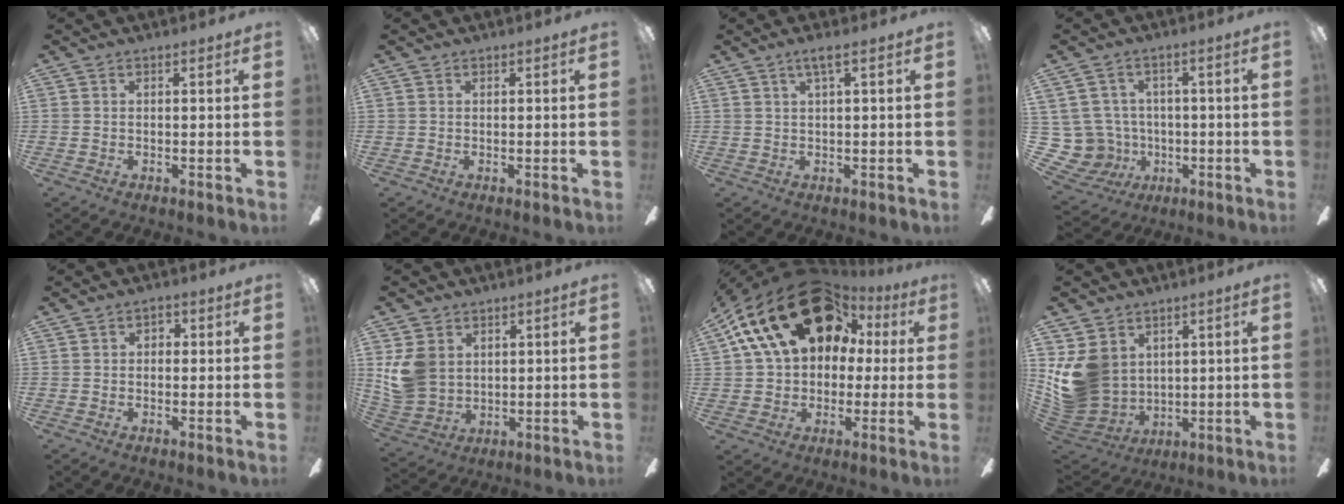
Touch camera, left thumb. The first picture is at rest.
{"total": 0.0}
{"total": 3.4, "force": [1.7, 0.4, 2.9], "torque": [-0.060, 0.002, 0.029]}
{"total": 9.2, "force": [-0.2, 9.0, 2.0], "torque": [-0.099, 0.004, 0.007]}
{"total": 2.0, "force": [-0.1, 1.6, 1.1], "torque": [-0.014, 0.007, -0.006]}
{"total": 11.7, "force": [3.0, 9.9, 5.4], "torque": [-0.140, -0.012, 0.061]}
{"total": 23.6, "force": [11.2, 15.9, 13.3], "torque": [-0.238, -0.041, 0.208]}
{"total": 13.9, "force": [2.6, 12.0, 6.5], "torque": [-0.160, -0.022, 0.056]}